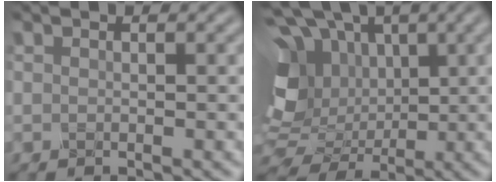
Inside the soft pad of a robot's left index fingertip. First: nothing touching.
{"total": 10.8, "force": [0.9, 8.3, 6.9], "torque": [-0.145, 0.005, 0.017]}